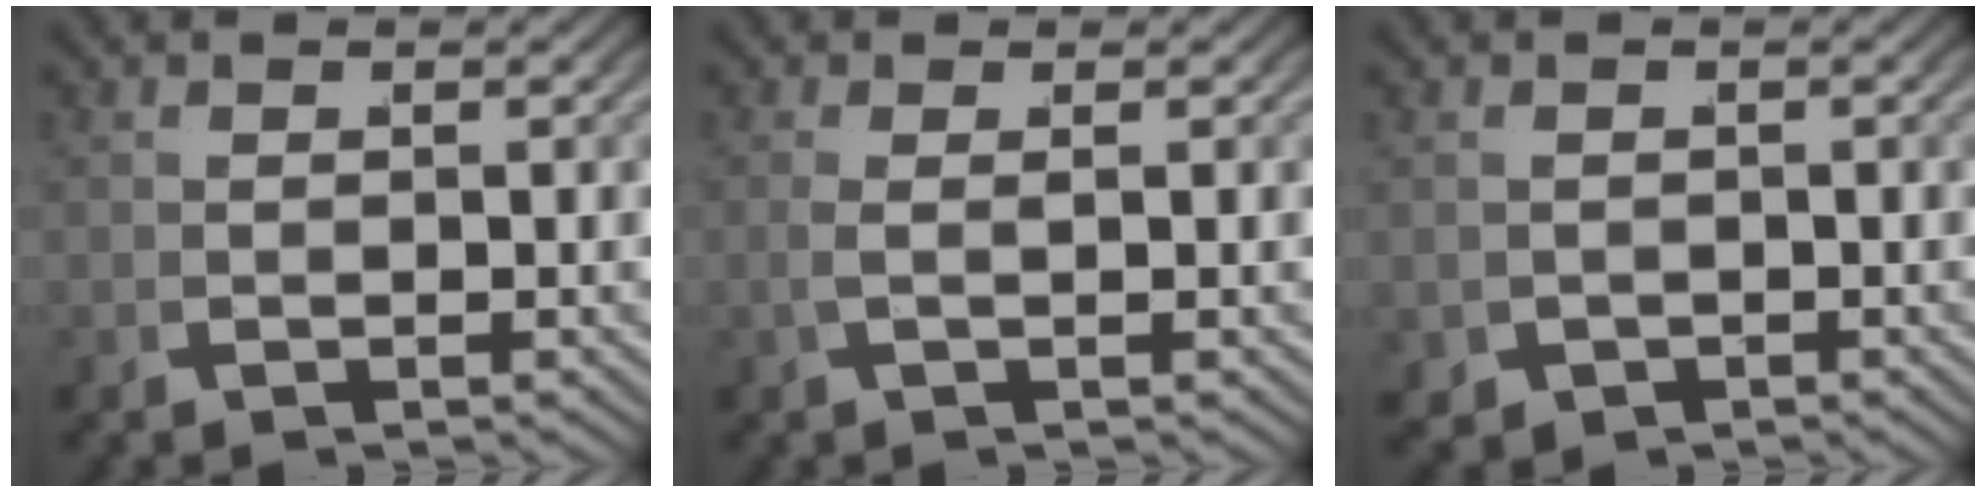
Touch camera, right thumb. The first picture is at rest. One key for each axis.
{"total": 1.1, "fx": 0.3, "fy": 0.0, "fz": 1.1, "tx": -0.032, "ty": -0.004, "tz": 0.010}
{"total": 2.2, "fx": -1.1, "fy": 1.8, "fz": 0.7, "tx": -0.019, "ty": -0.021, "tz": -0.004}